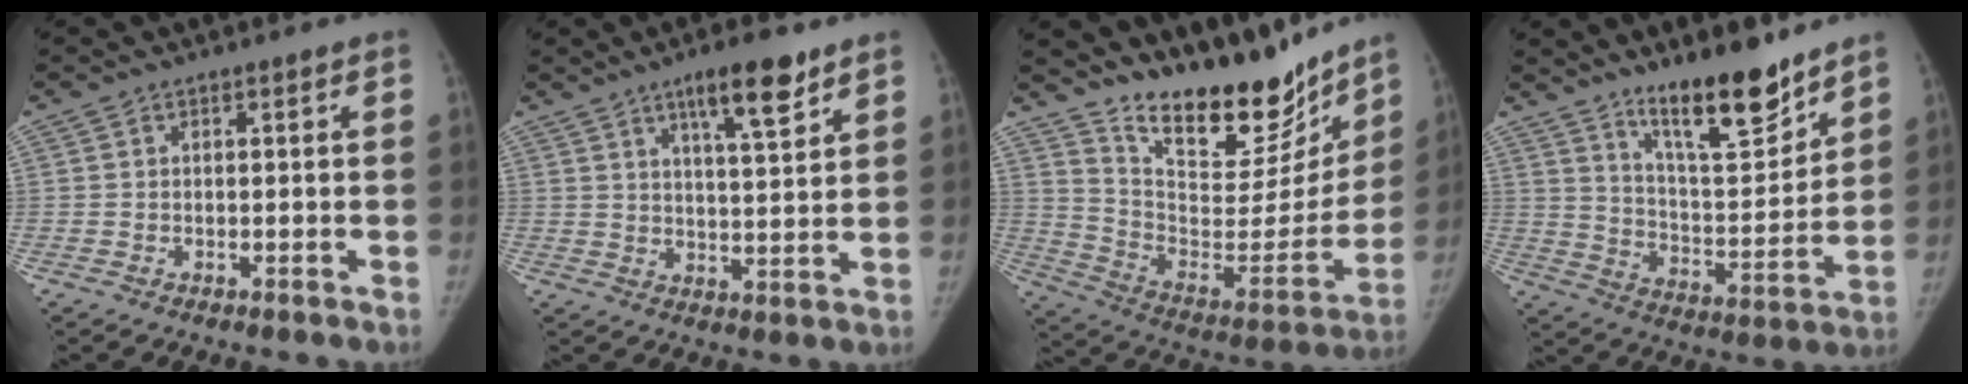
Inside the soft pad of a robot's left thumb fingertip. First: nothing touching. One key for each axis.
{"total": 9.5, "fx": 6.1, "fy": 2.0, "fz": 7.1, "tx": -0.100, "ty": -0.035, "tz": 0.098}
{"total": 25.6, "fx": 20.4, "fy": 9.2, "fz": 12.4, "tx": -0.159, "ty": -0.114, "tz": 0.323}
{"total": 15.8, "fx": 12.1, "fy": 3.8, "fz": 9.4, "tx": -0.117, "ty": -0.093, "tz": 0.205}